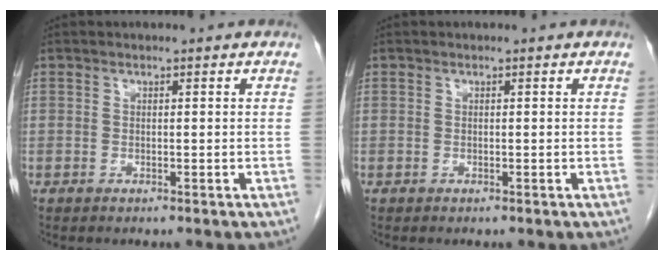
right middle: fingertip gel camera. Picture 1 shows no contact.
{"total": 0.0}